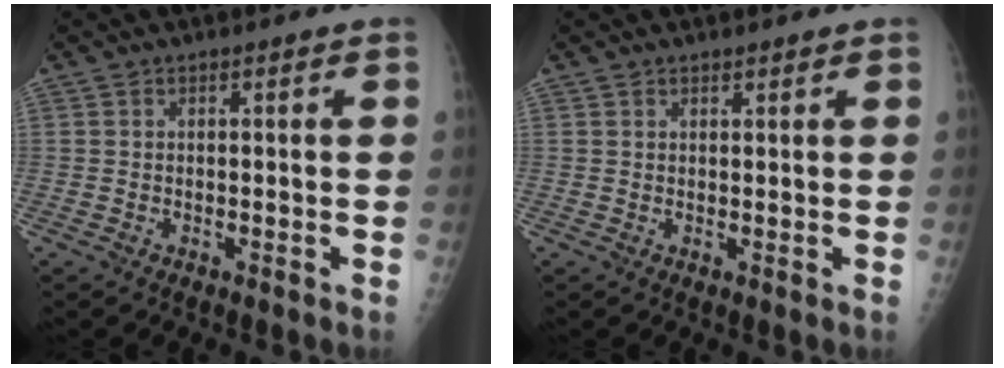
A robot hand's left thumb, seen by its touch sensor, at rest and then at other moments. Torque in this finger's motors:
{"motor_torque": [-0.06, 0.33, 0.00, -0.02, 0.02]}